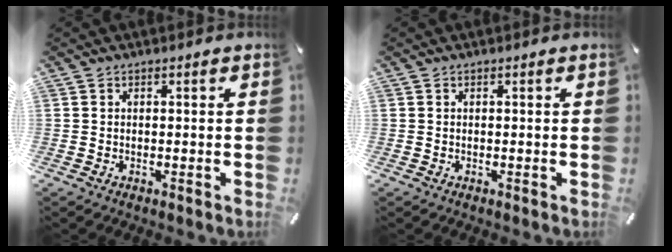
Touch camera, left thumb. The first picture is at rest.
{"total": 0.0}